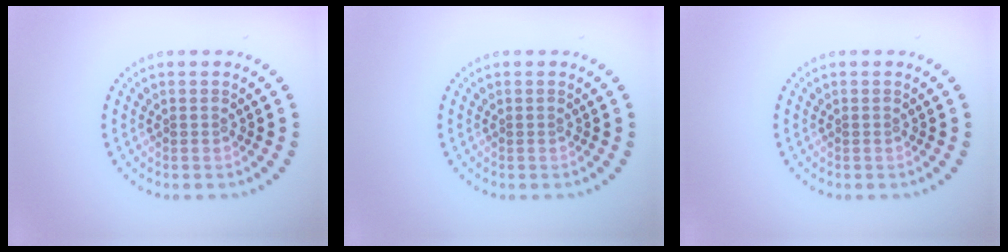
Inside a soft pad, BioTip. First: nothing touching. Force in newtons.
{"total": 0.0}
{"total": 0.0}